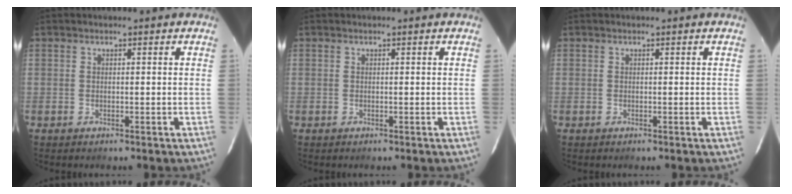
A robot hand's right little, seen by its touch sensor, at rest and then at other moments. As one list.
[{"total": 0.0}, {"total": 0.0}]